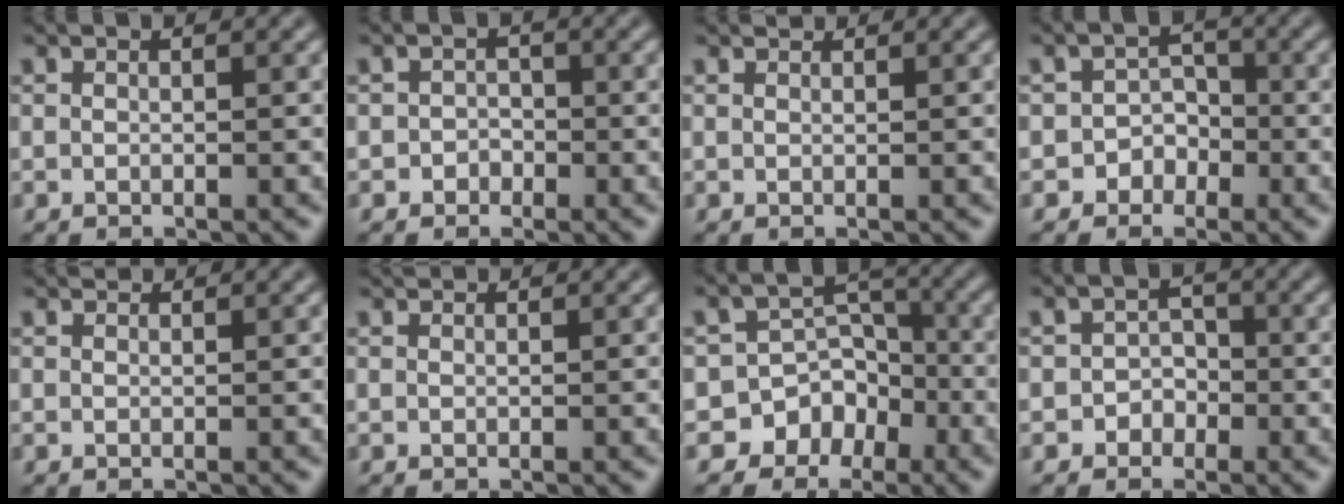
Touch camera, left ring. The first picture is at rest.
{"total": 1.4, "force": [-0.4, 1.3, 0.3], "torque": [0.011, 0.000, -0.013]}
{"total": 0.9, "force": [0.9, 0.1, 0.1], "torque": [-0.007, -0.005, 0.010]}
{"total": 2.8, "force": [-1.4, 2.5, 0.3], "torque": [0.030, 0.017, -0.036]}
{"total": 1.2, "force": [1.2, 0.2, 0.3], "torque": [-0.014, -0.003, 0.013]}
{"total": 1.5, "force": [1.5, 0.2, 0.4], "torque": [-0.017, -0.003, 0.015]}
{"total": 7.6, "force": [-4.7, 5.9, 0.8], "torque": [0.026, 0.003, -0.087]}
{"total": 1.9, "force": [-0.7, 1.7, 0.4], "torque": [0.015, 0.006, -0.020]}